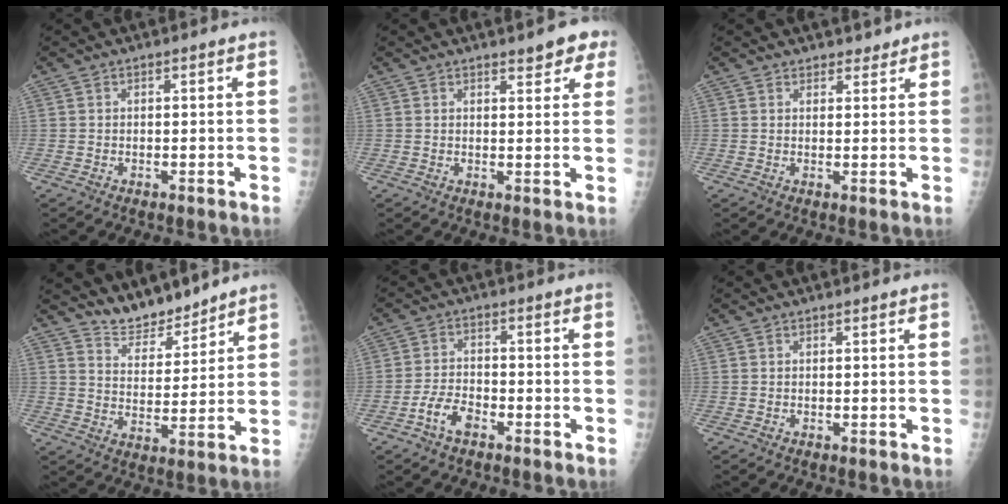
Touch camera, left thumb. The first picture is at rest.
{"total": 4.3, "force": [2.9, 1.7, 2.6], "torque": [-0.010, -0.012, 0.033]}
{"total": 2.0, "force": [1.7, 1.1, 0.0], "torque": [0.022, -0.010, 0.019]}
{"total": 7.3, "force": [6.9, 2.0, 1.0], "torque": [0.007, -0.054, 0.133]}
{"total": 5.0, "force": [-3.1, 2.7, 3.0], "torque": [-0.054, 0.023, -0.058]}
{"total": 0.0}